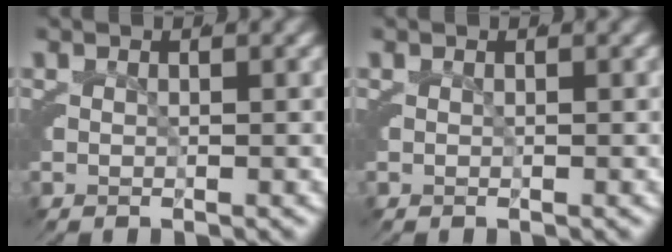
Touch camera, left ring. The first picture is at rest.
{"total": 0.0}